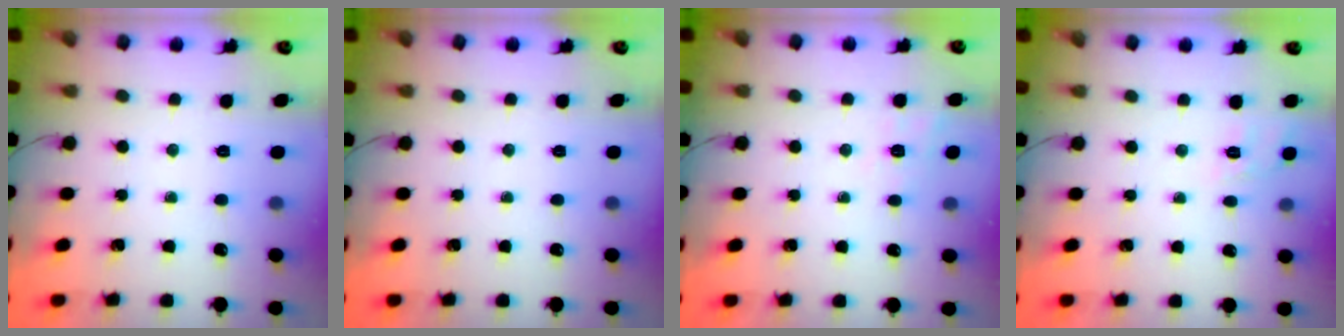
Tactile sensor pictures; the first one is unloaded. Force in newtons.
{"total": 0.0}
{"total": 2.3, "press": 0.6, "slide": 2.2}
{"total": 8.8, "press": 8.7, "slide": 1.8}